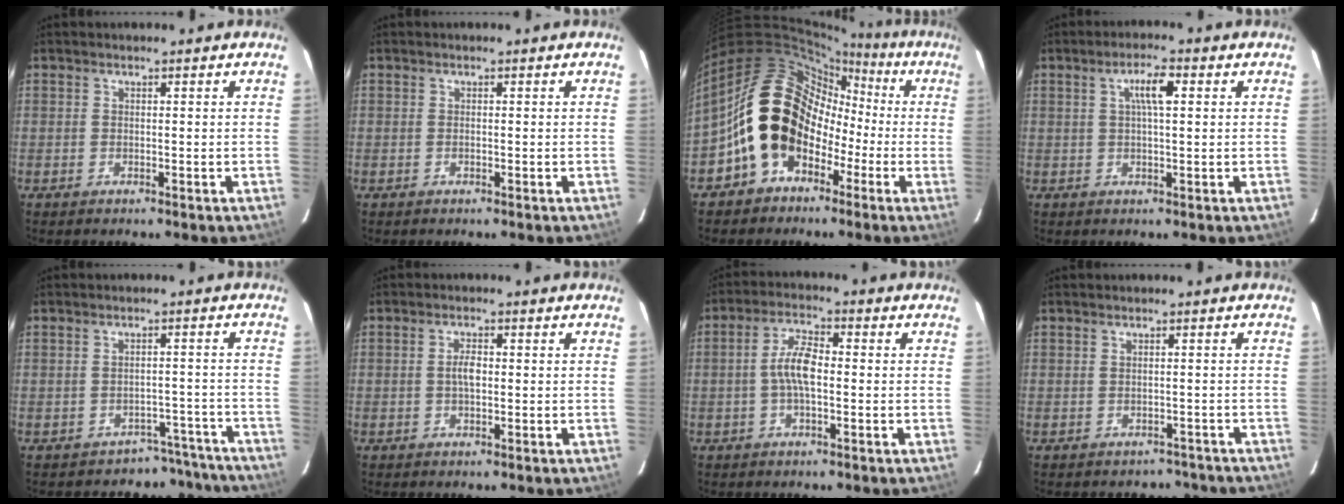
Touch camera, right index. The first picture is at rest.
{"total": 0.6, "force": [-0.3, 0.5, 0.3], "torque": [-0.005, 0.000, -0.005]}
{"total": 17.2, "force": [-4.5, 14.5, 8.0], "torque": [-0.167, 0.041, -0.064]}
{"total": 4.5, "force": [1.3, 1.1, 4.2], "torque": [-0.075, 0.009, 0.023]}
{"total": 7.3, "force": [-6.2, 3.7, -0.8], "torque": [0.036, 0.051, -0.061]}
{"total": 2.6, "force": [-0.1, 1.2, 2.3], "torque": [-0.044, 0.005, -0.002]}
{"total": 6.1, "force": [-0.8, 2.2, 5.6], "torque": [-0.113, 0.014, -0.018]}
{"total": 5.4, "force": [-4.6, 2.8, 0.6], "torque": [0.003, 0.020, -0.043]}